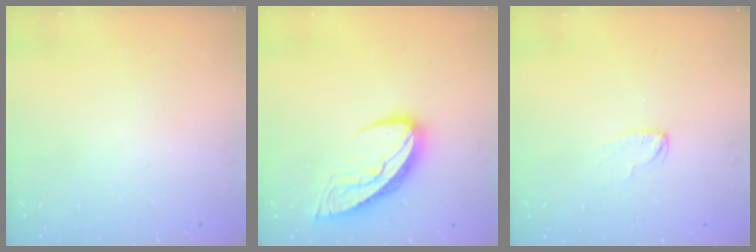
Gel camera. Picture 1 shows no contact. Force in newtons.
{"total": 10.9, "press": 10.8, "slide": 1.2}
{"total": 3.9, "press": 3.9, "slide": 0.3}